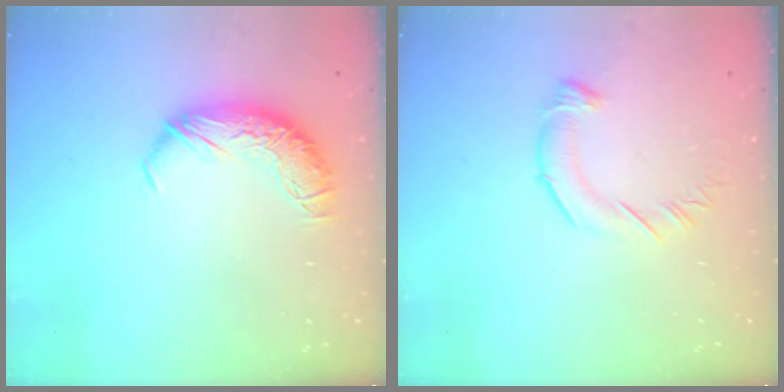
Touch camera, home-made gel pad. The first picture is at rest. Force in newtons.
{"total": 3.0, "press": 3.0, "slide": 0.2}